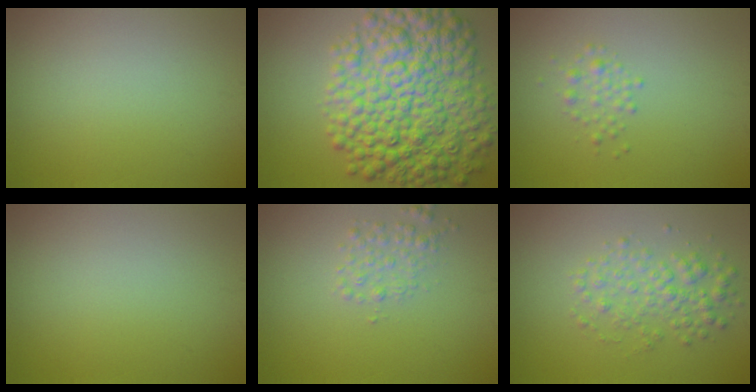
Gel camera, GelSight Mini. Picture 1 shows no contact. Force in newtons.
{"total": 11.7, "press": 11.7, "slide": 0.2}
{"total": 1.4, "press": 1.4, "slide": 0.1}
{"total": 0.0}
{"total": 1.7, "press": 1.7, "slide": 0.1}
{"total": 3.0, "press": 3.0, "slide": 0.0}